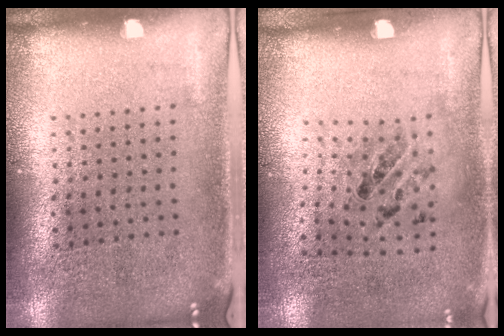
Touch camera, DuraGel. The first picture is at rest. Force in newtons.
{"total": 1.1, "press": 0.7, "slide": 0.8}